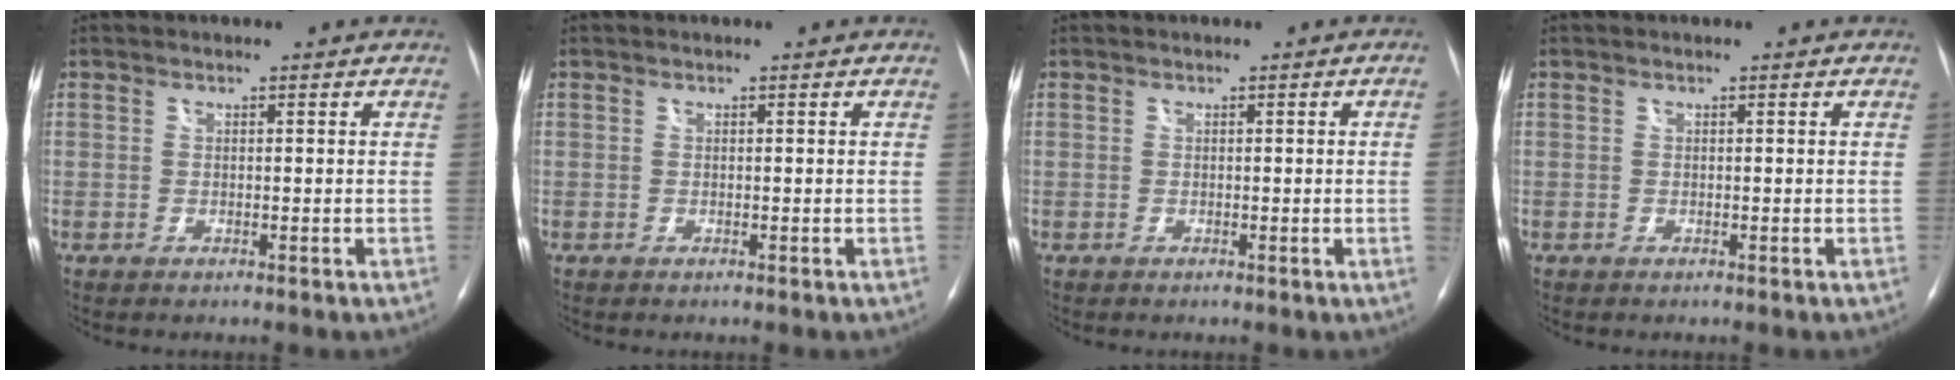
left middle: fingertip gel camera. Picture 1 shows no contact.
{"total": 0.0}
{"total": 1.3, "force": [-0.1, -0.6, 1.2], "torque": [-0.010, -0.001, -0.002]}
{"total": 0.0}